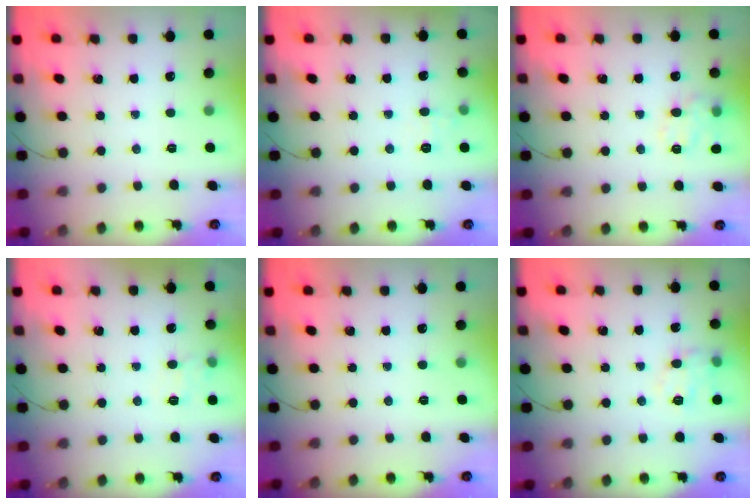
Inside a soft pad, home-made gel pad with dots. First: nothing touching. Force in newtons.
{"total": 6.1, "press": 5.9, "slide": 1.6}
{"total": 10.5, "press": 10.3, "slide": 2.0}
{"total": 7.5, "press": 7.3, "slide": 2.0}
{"total": 0.0}
{"total": 10.6, "press": 10.6, "slide": 0.3}